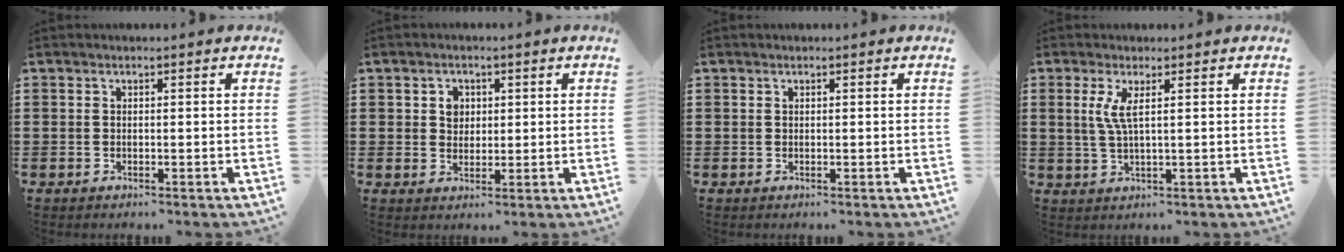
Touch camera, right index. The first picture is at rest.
{"total": 2.6, "force": [0.7, 2.2, 1.2], "torque": [-0.031, 0.010, 0.011]}
{"total": 0.0}
{"total": 3.8, "force": [1.1, 0.4, 3.6], "torque": [-0.083, -0.005, 0.015]}